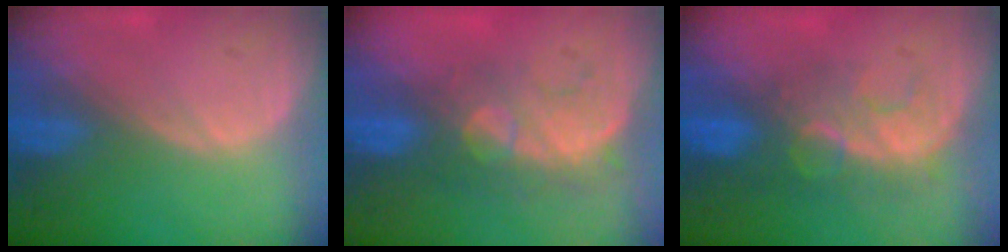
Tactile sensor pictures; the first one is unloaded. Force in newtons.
{"total": 8.5, "press": 7.6, "slide": 3.7}
{"total": 8.1, "press": 7.4, "slide": 3.2}